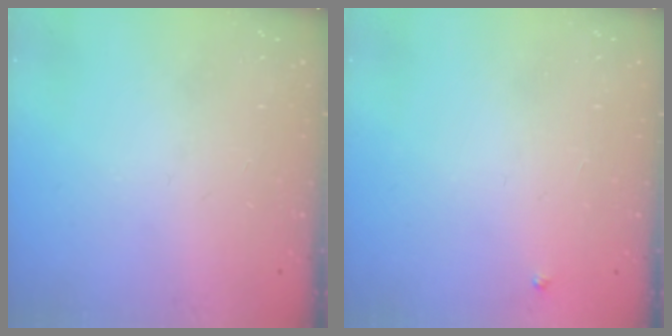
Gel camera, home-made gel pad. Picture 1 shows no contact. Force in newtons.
{"total": 2.7, "press": 2.7, "slide": 0.3}